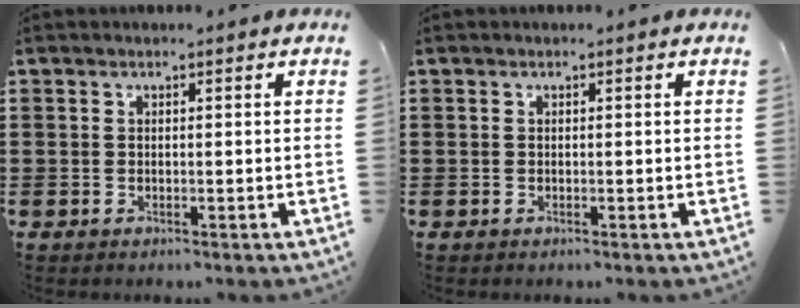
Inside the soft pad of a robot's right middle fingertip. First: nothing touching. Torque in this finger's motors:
{"motor_torque": [-0.08, -0.08, 0.00, -0.01]}